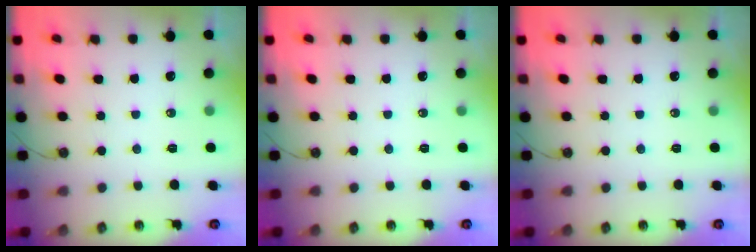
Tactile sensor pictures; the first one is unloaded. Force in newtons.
{"total": 0.0}
{"total": 0.0}